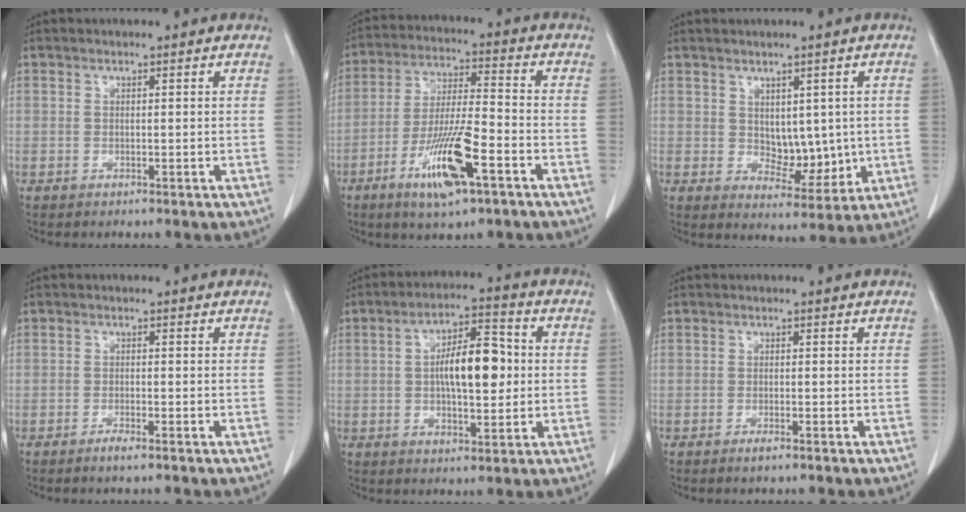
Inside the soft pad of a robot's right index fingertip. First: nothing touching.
{"total": 12.6, "force": [-6.1, 2.0, 10.9], "torque": [-0.209, -0.013, -0.108]}
{"total": 6.0, "force": [0.4, 3.7, 4.8], "torque": [-0.063, -0.007, 0.024]}
{"total": 1.6, "force": [-1.2, 0.0, 1.1], "torque": [-0.024, -0.003, -0.022]}
{"total": 10.4, "force": [0.4, 3.7, 9.7], "torque": [-0.167, 0.018, 0.006]}
{"total": 1.3, "force": [-0.9, 0.1, 0.9], "torque": [-0.019, -0.002, -0.015]}